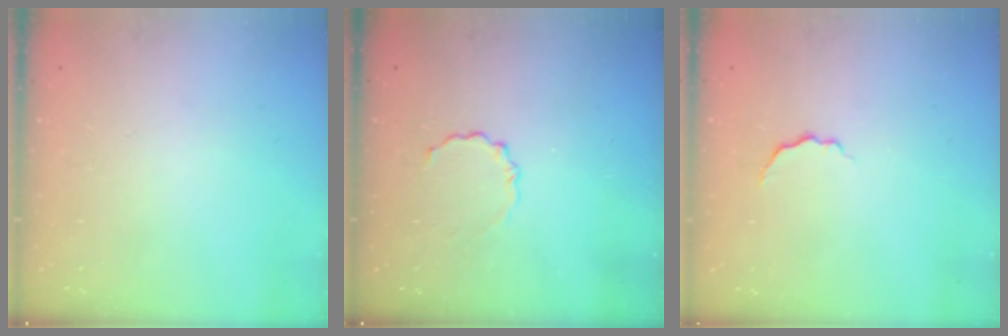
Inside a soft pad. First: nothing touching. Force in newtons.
{"total": 3.1, "press": 2.9, "slide": 1.1}
{"total": 3.7, "press": 3.7, "slide": 0.6}